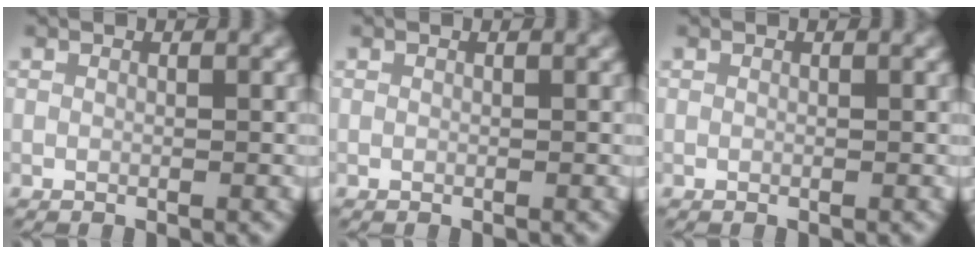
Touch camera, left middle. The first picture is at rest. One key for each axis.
{"total": 0.0}
{"total": 0.0}